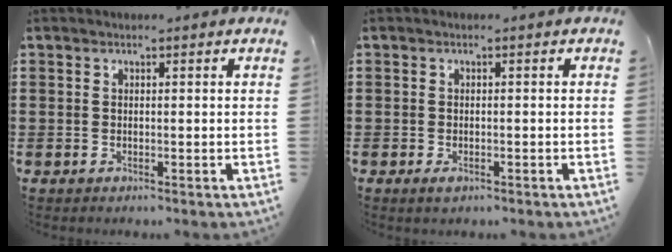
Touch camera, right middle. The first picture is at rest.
{"total": 0.8, "force": [-0.5, 0.4, 0.6], "torque": [-0.011, -0.004, -0.010]}